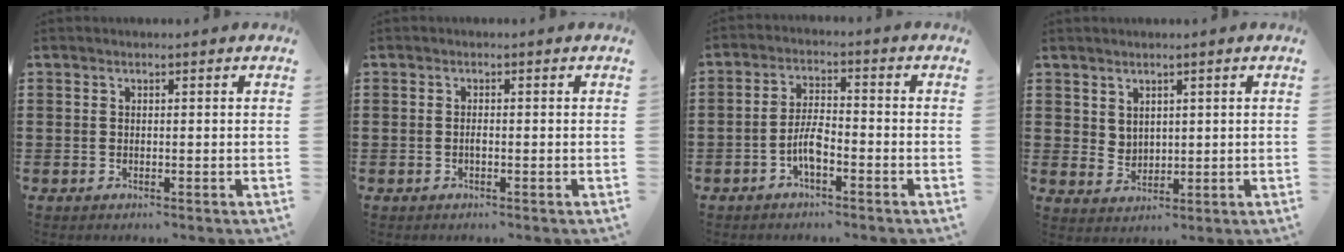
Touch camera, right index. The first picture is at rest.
{"total": 0.8, "force": [-0.3, 0.2, 0.7], "torque": [-0.015, -0.005, -0.004]}
{"total": 4.7, "force": [-2.2, 1.5, 3.9], "torque": [-0.088, 0.003, -0.047]}
{"total": 2.7, "force": [2.1, 1.6, 0.3], "torque": [-0.013, 0.004, 0.042]}